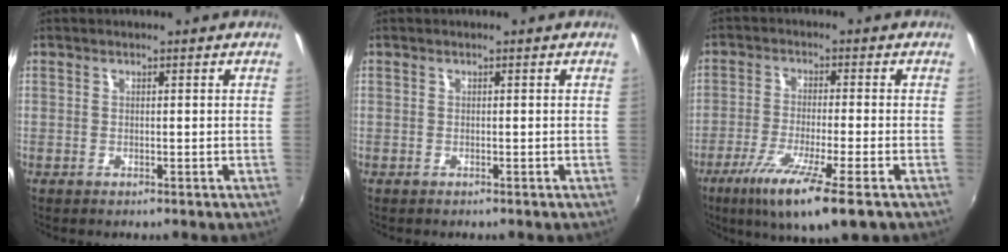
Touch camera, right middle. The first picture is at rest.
{"total": 0.0}
{"total": 11.9, "force": [-6.8, 1.0, 9.7], "torque": [-0.195, -0.038, -0.121]}